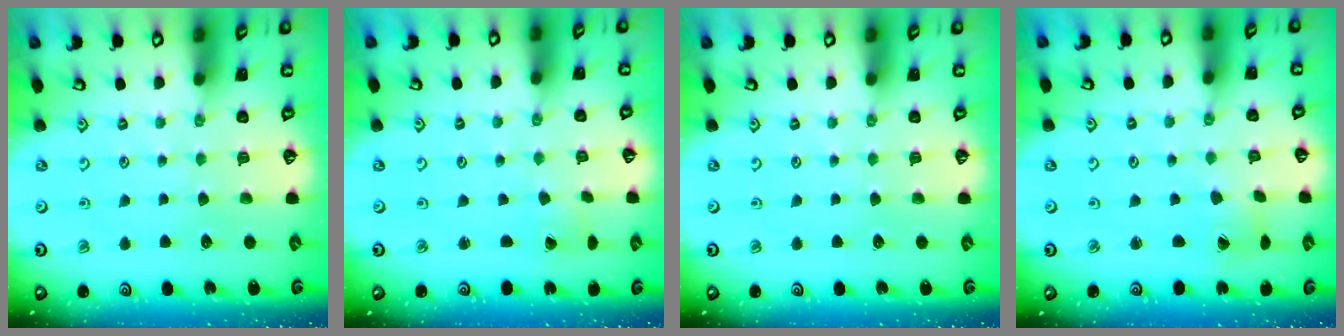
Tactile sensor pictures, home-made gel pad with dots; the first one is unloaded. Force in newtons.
{"total": 0.8, "press": 0.7, "slide": 0.1}
{"total": 0.0}
{"total": 1.5, "press": 1.4, "slide": 0.2}